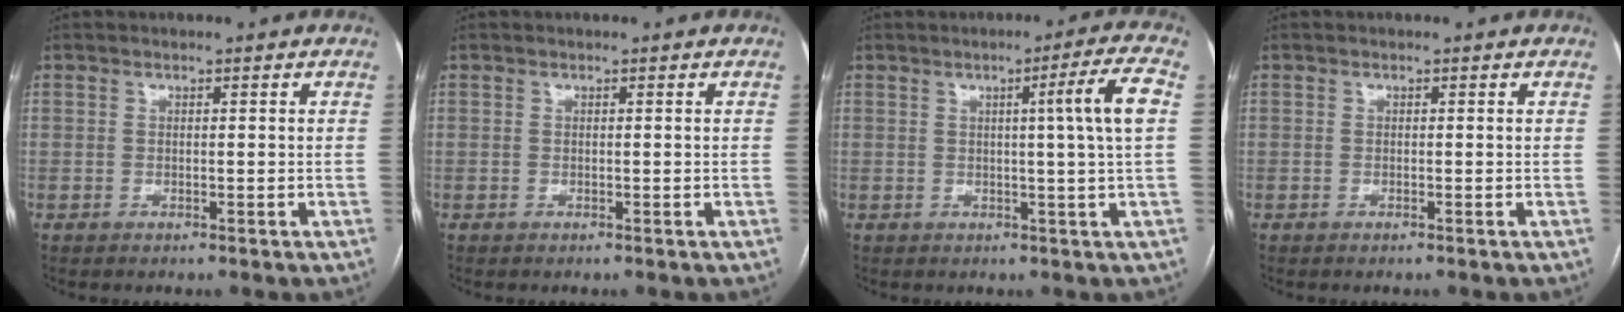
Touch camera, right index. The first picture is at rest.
{"total": 0.0}
{"total": 6.7, "force": [1.1, -1.8, 6.4], "torque": [-0.092, 0.001, 0.020]}
{"total": 0.0}